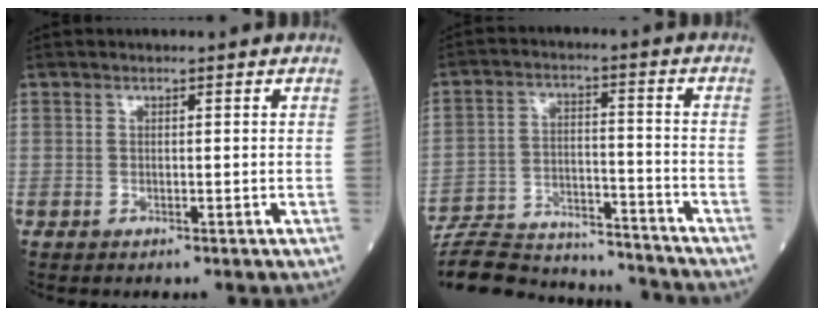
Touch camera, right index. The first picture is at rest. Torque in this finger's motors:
{"motor_torque": [-0.93, -0.97, -0.79, -0.21]}